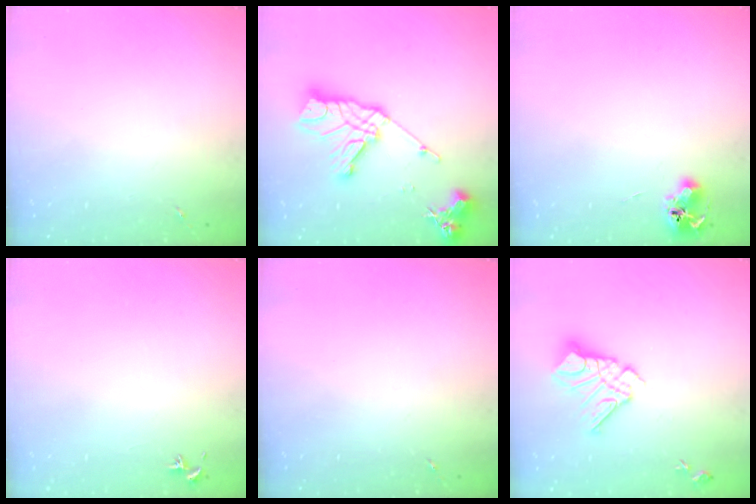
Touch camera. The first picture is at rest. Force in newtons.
{"total": 17.7, "press": 17.6, "slide": 1.3}
{"total": 6.8, "press": 6.8, "slide": 0.9}
{"total": 0.8, "press": 0.7, "slide": 0.3}
{"total": 0.0}
{"total": 14.1, "press": 14.1, "slide": 1.4}